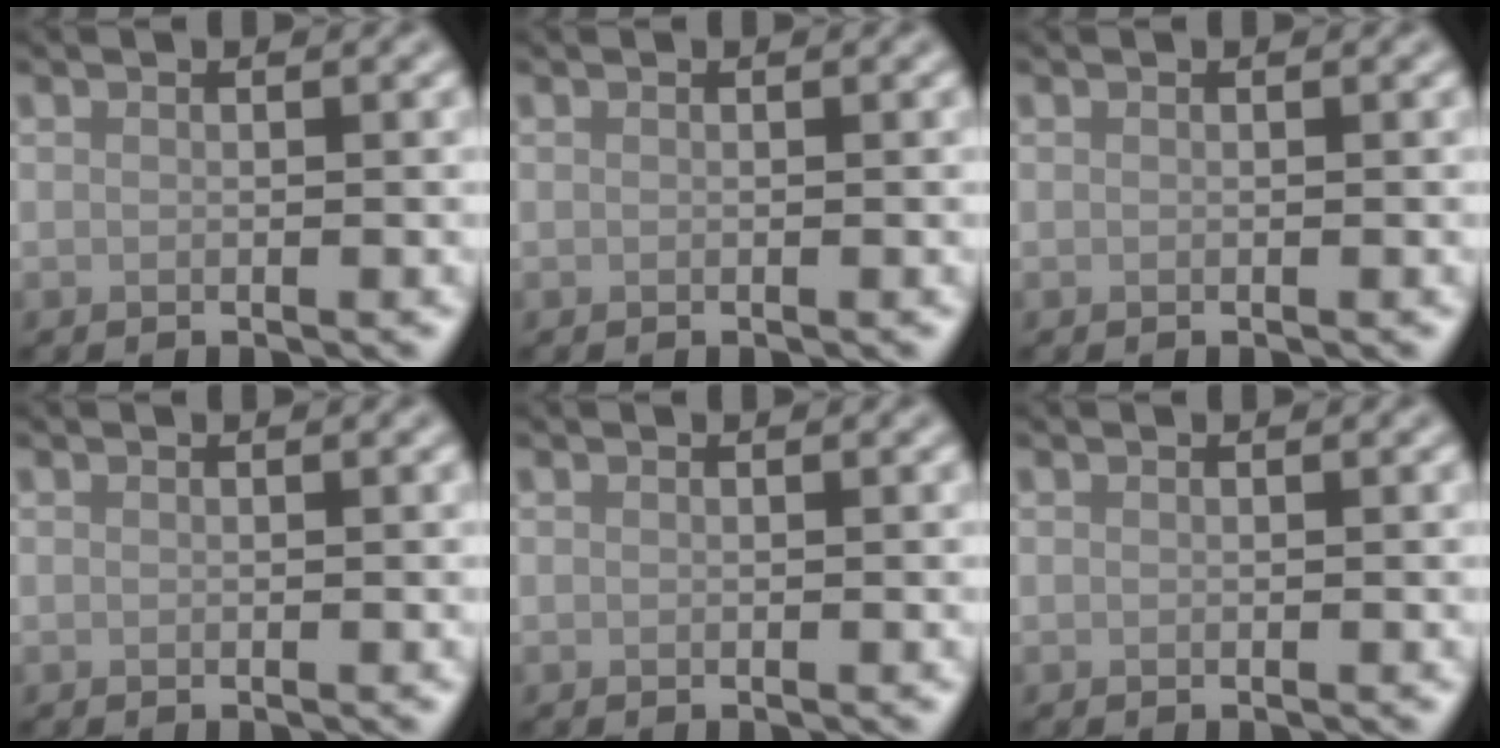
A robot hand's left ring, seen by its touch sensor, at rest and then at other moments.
{"total": 0.0}
{"total": 0.0}
{"total": 0.0}
{"total": 0.0}
{"total": 0.0}